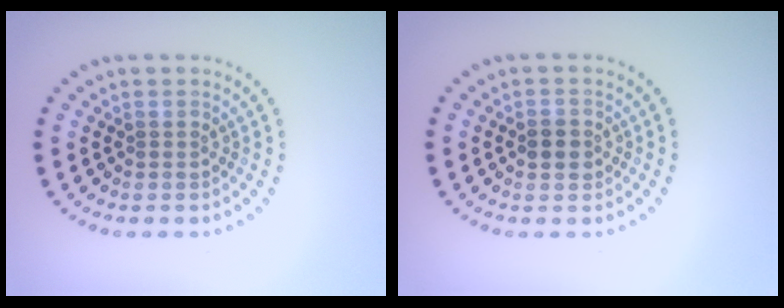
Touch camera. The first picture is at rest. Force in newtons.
{"total": 1.7, "press": 1.7, "slide": 0.1}